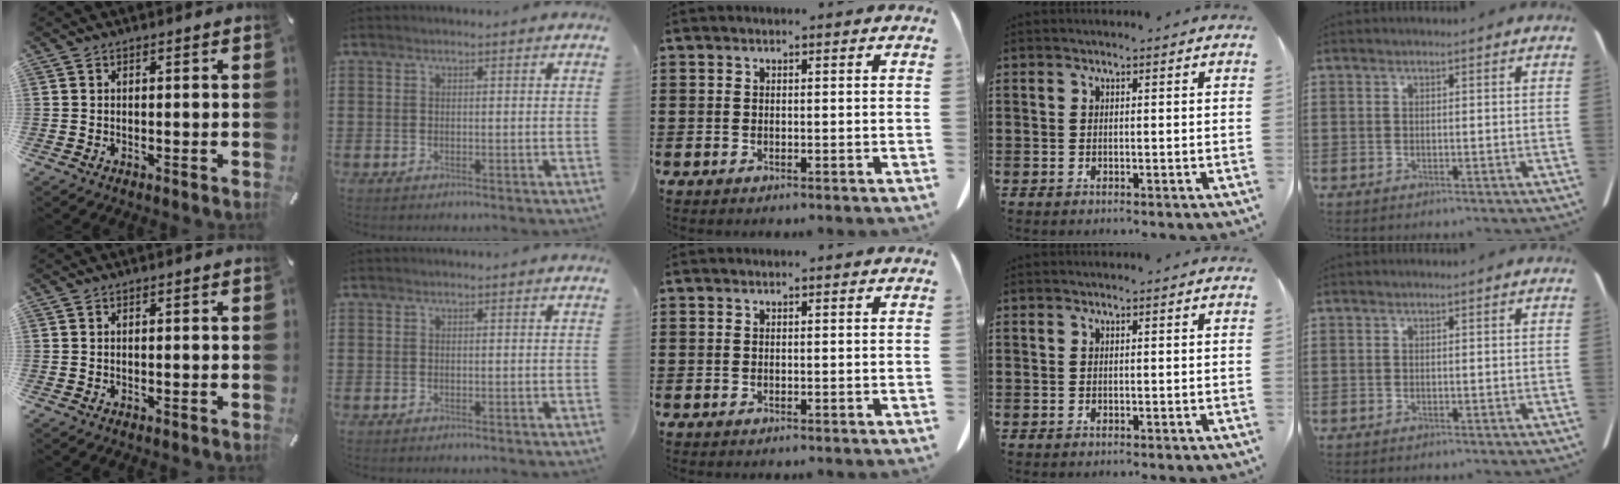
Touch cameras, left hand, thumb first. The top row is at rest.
{}